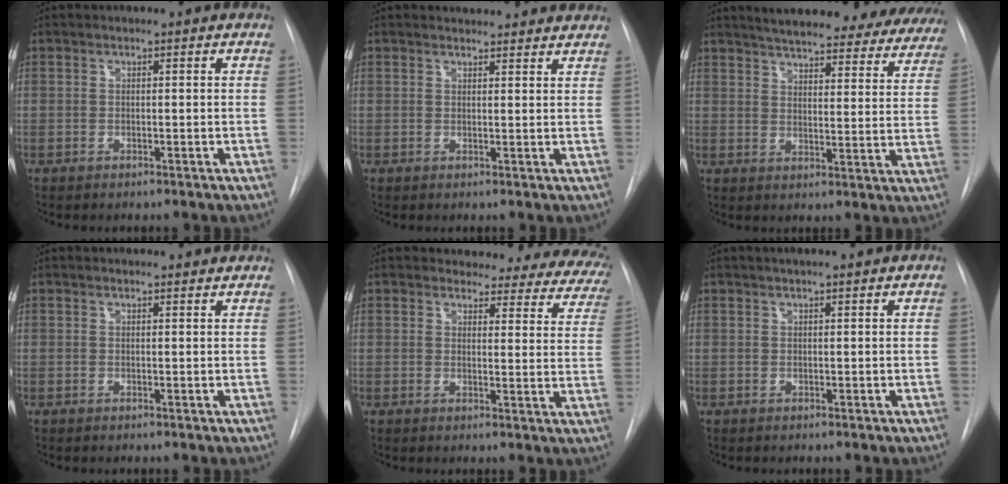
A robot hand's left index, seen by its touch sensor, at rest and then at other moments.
{"total": 7.9, "force": [7.6, 1.7, 1.5], "torque": [-0.008, 0.009, 0.073]}
{"total": 28.9, "force": [25.9, 6.2, 11.2], "torque": [-0.172, -0.058, 0.302]}
{"total": 2.6, "force": [2.5, 0.5, 0.6], "torque": [-0.010, 0.008, 0.024]}
{"total": 17.6, "force": [16.0, 6.1, 3.9], "torque": [-0.017, -0.061, 0.149]}
{"total": 2.0, "force": [1.1, 0.2, 1.6], "torque": [-0.027, 0.012, 0.016]}